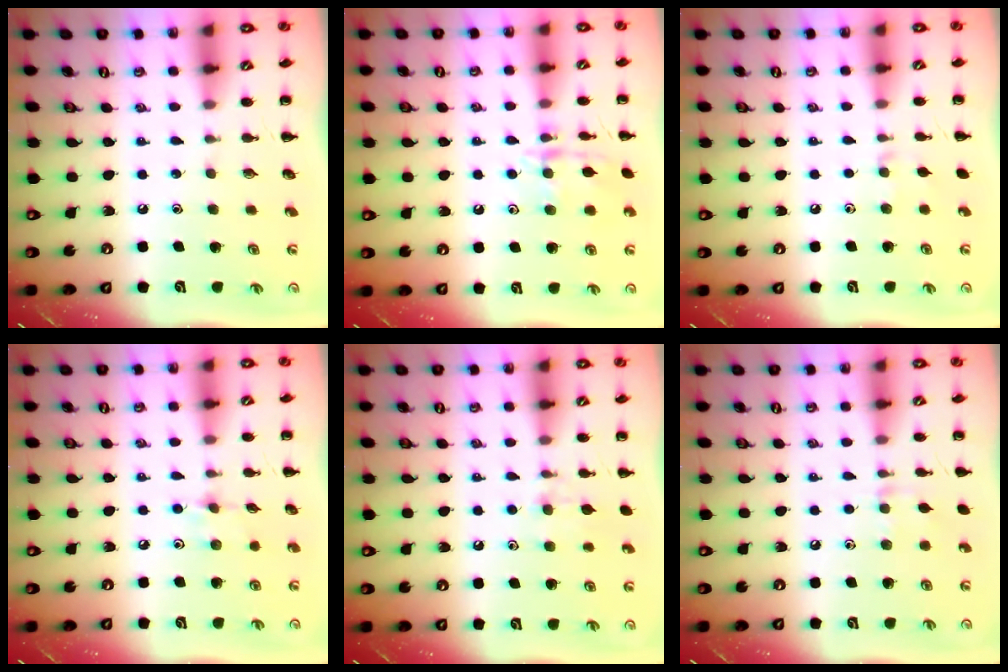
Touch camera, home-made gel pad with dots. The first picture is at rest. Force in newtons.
{"total": 12.0, "press": 12.0, "slide": 0.6}
{"total": 2.9, "press": 2.7, "slide": 1.1}
{"total": 5.3, "press": 5.1, "slide": 1.6}
{"total": 8.1, "press": 7.9, "slide": 1.8}
{"total": 6.3, "press": 6.0, "slide": 1.8}